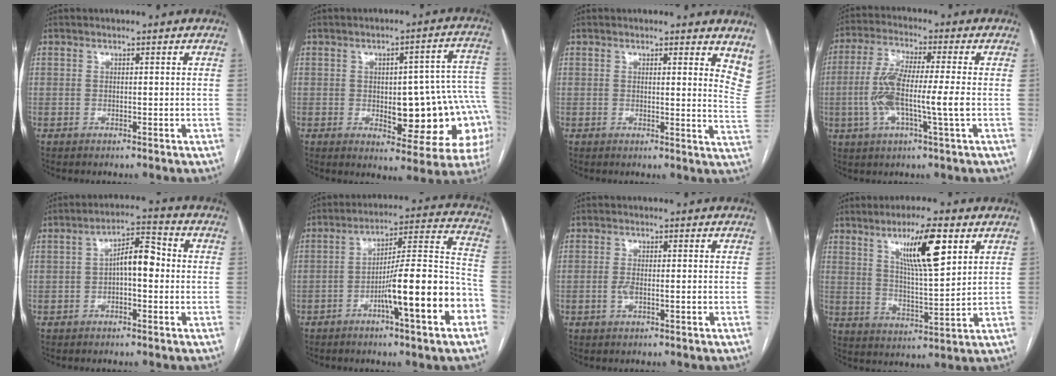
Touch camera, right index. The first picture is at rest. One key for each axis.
{"total": 17.7, "fx": -2.8, "fy": 6.3, "fz": 16.3, "tx": -0.128, "ty": 0.035, "tz": -0.014}
{"total": 8.1, "fx": 6.9, "fy": 2.0, "fz": 3.8, "tx": -0.025, "ty": -0.034, "tz": 0.048}
{"total": 10.5, "fx": -1.6, "fy": 0.6, "fz": 10.4, "tx": -0.211, "ty": 0.005, "tz": -0.037}
{"total": 6.2, "fx": -0.3, "fy": 2.3, "fz": 5.8, "tx": -0.095, "ty": 0.030, "tz": -0.008}
{"total": 16.2, "fx": -6.3, "fy": 0.9, "fz": 14.9, "tx": -0.219, "ty": 0.015, "tz": -0.098}
{"total": 2.7, "fx": -0.8, "fy": 0.8, "fz": 2.5, "tx": -0.054, "ty": 0.003, "tz": -0.011}
{"total": 11.2, "fx": 5.5, "fy": 1.5, "fz": 9.7, "tx": -0.168, "ty": 0.000, "tz": 0.094}